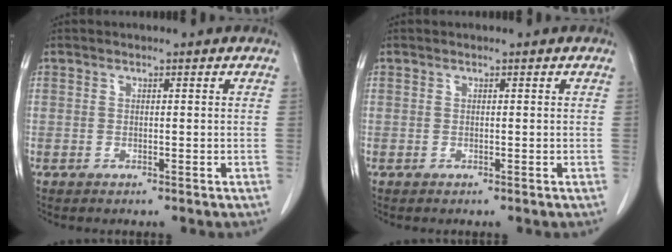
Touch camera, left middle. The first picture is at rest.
{"total": 0.0}